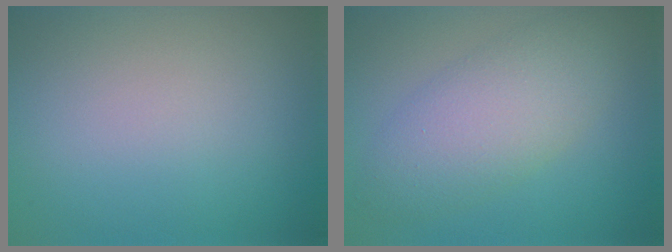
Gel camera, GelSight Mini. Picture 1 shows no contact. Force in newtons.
{"total": 5.3, "press": 5.3, "slide": 0.1}